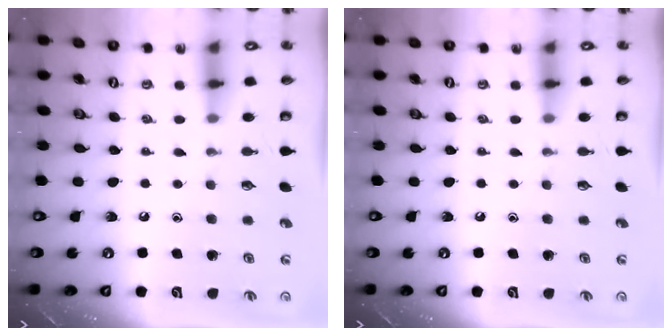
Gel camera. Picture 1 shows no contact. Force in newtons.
{"total": 0.0}